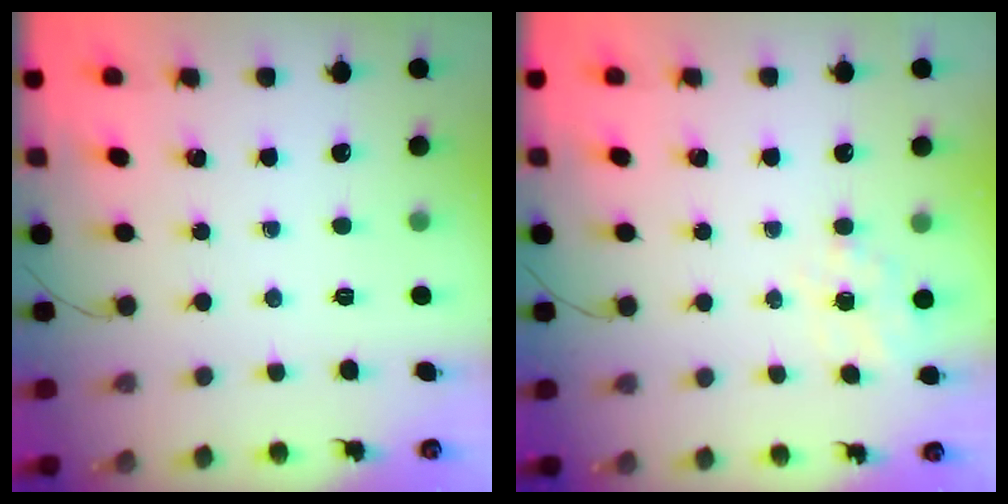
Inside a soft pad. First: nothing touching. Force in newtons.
{"total": 6.5, "press": 6.3, "slide": 1.5}